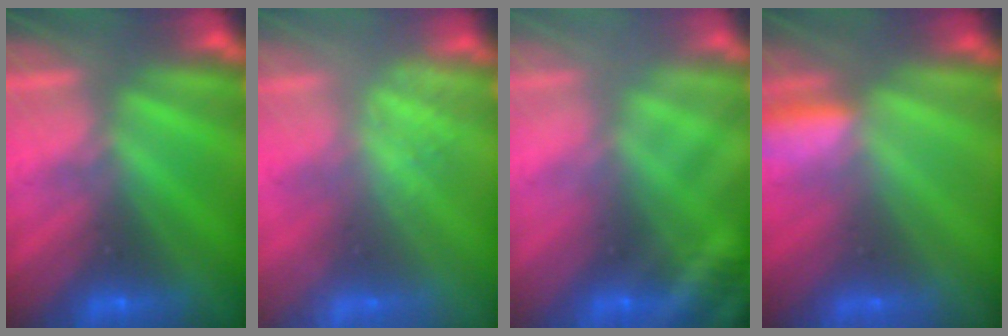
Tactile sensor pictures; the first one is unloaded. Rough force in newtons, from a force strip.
{"total": 2.2}
{"total": 2.9}
{"total": 2.9}